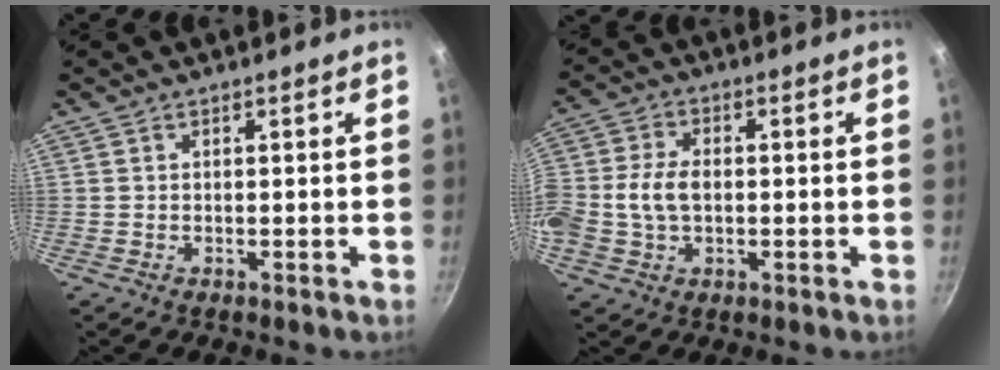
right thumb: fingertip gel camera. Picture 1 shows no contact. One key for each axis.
{"total": 8.6, "fx": -0.6, "fy": 5.8, "fz": 6.3, "tx": -0.127, "ty": 0.018, "tz": -0.021}